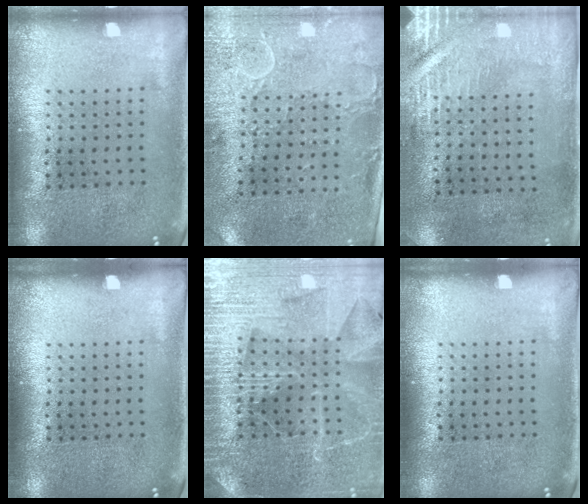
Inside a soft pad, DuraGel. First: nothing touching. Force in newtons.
{"total": 3.0, "press": 2.4, "slide": 1.7}
{"total": 2.9, "press": 2.5, "slide": 1.5}
{"total": 0.0}
{"total": 4.2, "press": 3.9, "slide": 1.4}
{"total": 0.0}